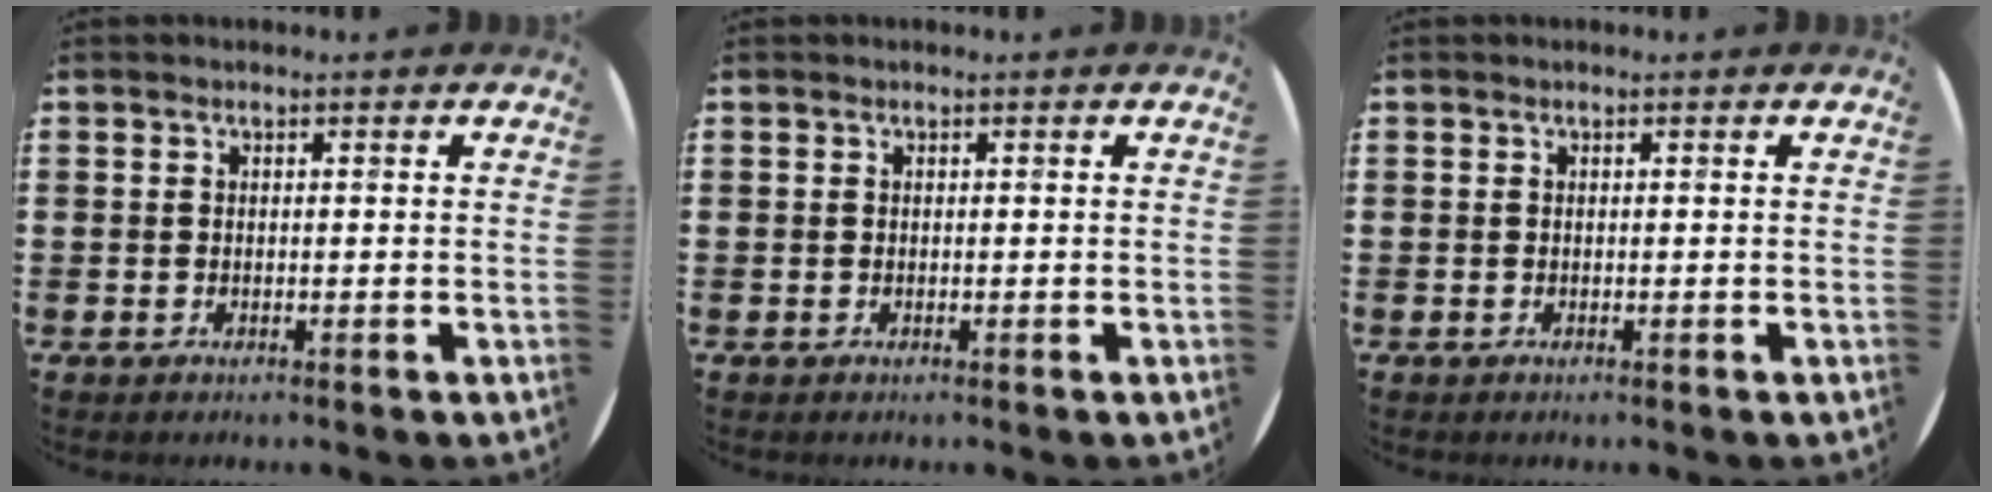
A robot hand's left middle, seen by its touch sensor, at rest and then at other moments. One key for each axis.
{"total": 0.0}
{"total": 0.0}